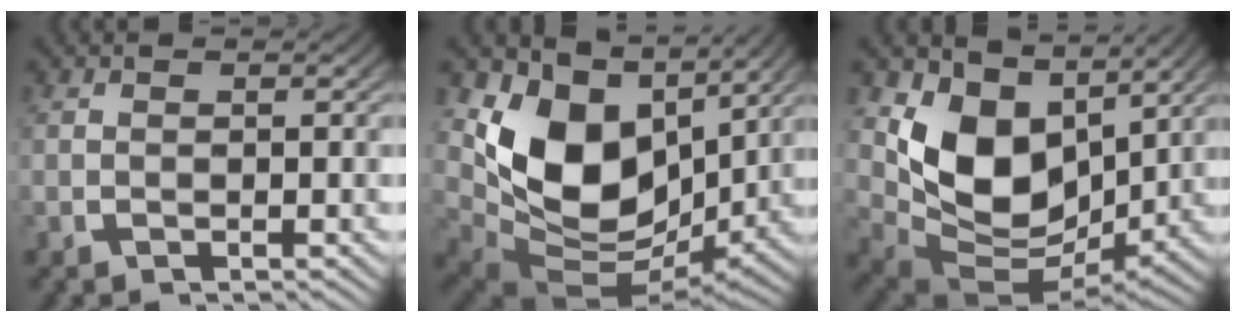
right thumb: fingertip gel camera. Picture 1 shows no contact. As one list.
[{"total": 13.3, "force": [1.0, 8.8, 9.9], "torque": [-0.213, -0.053, 0.041]}, {"total": 11.6, "force": [0.4, 7.7, 8.7], "torque": [-0.187, -0.052, 0.030]}]